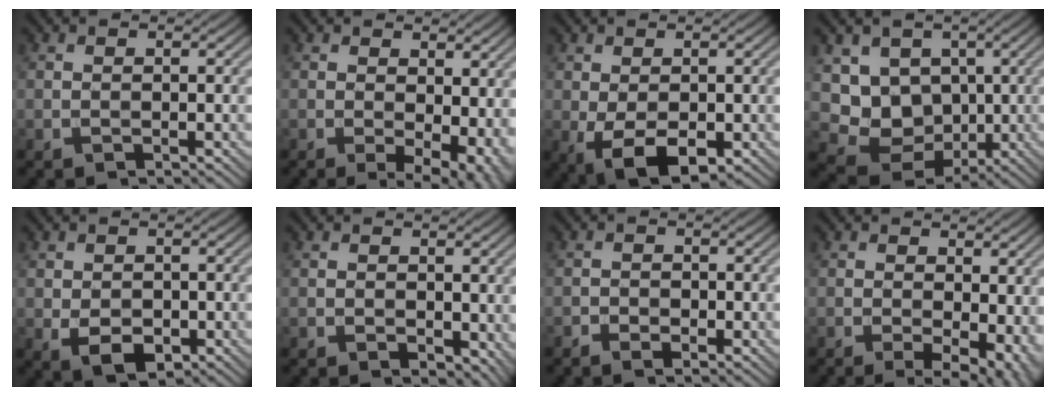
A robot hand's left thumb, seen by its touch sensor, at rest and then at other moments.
{"total": 6.7, "force": [0.2, 3.5, 5.8], "torque": [-0.076, -0.009, 0.008]}
{"total": 5.7, "force": [-1.9, 3.1, 4.5], "torque": [-0.099, -0.015, -0.026]}
{"total": 8.2, "force": [0.8, 7.1, 4.0], "torque": [-0.093, -0.029, 0.006]}
{"total": 3.7, "force": [-0.8, 2.6, 2.5], "torque": [-0.052, -0.013, -0.010]}
{"total": 3.2, "force": [0.6, 2.1, 2.3], "torque": [-0.037, -0.012, 0.017]}
{"total": 1.6, "force": [-0.8, 1.1, 0.9], "torque": [-0.016, -0.003, -0.016]}
{"total": 6.1, "force": [-0.2, 2.9, 5.3], "torque": [-0.076, -0.007, 0.003]}